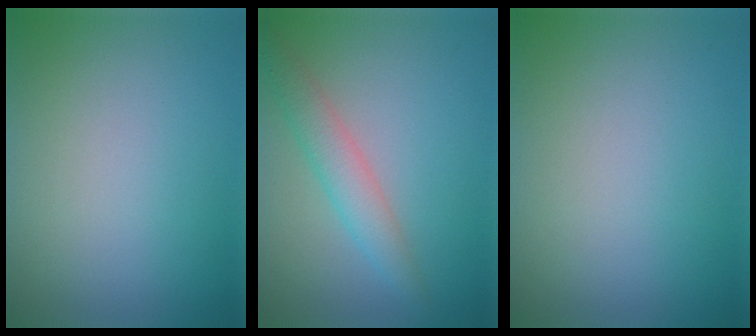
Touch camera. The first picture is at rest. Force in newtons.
{"total": 3.1, "press": 3.1, "slide": 0.2}
{"total": 0.0}